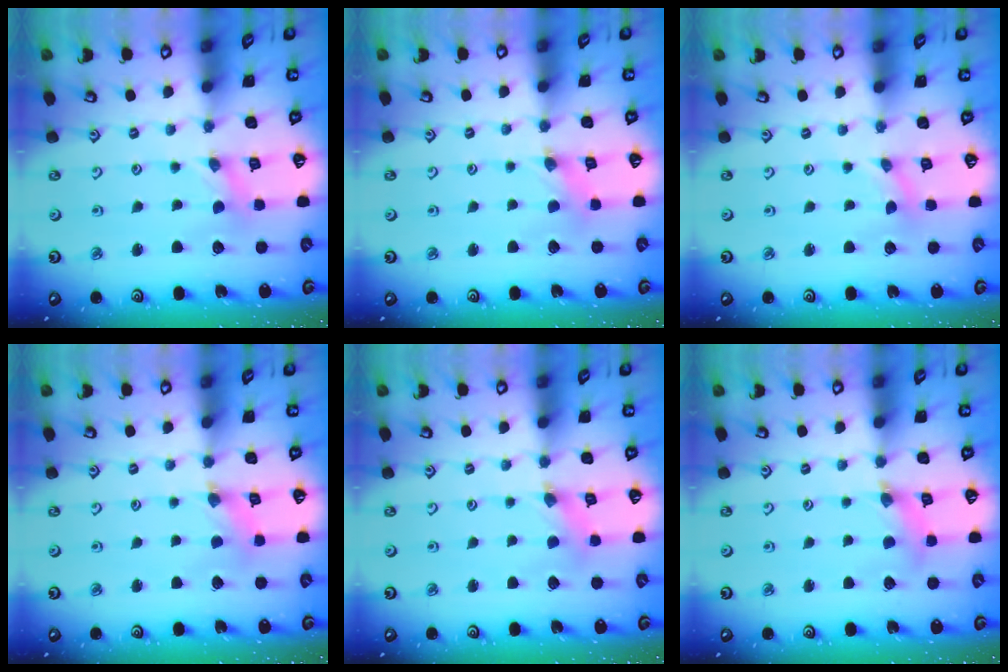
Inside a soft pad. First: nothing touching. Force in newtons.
{"total": 0.8, "press": 0.8, "slide": 0.2}
{"total": 0.5, "press": 0.5, "slide": 0.0}
{"total": 1.9, "press": 1.8, "slide": 0.3}
{"total": 2.3, "press": 2.3, "slide": 0.4}
{"total": 4.7, "press": 4.6, "slide": 0.5}